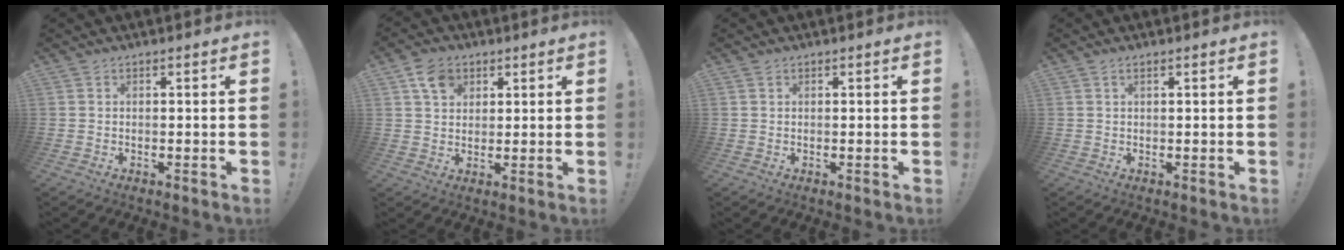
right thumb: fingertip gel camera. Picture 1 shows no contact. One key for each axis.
{"total": 6.4, "fx": 3.0, "fy": 4.8, "fz": 3.0, "tx": -0.048, "ty": -0.004, "tz": 0.056}
{"total": 0.0}
{"total": 0.9, "fx": 0.3, "fy": 0.2, "fz": 0.9, "tx": -0.018, "ty": 0.000, "tz": 0.004}